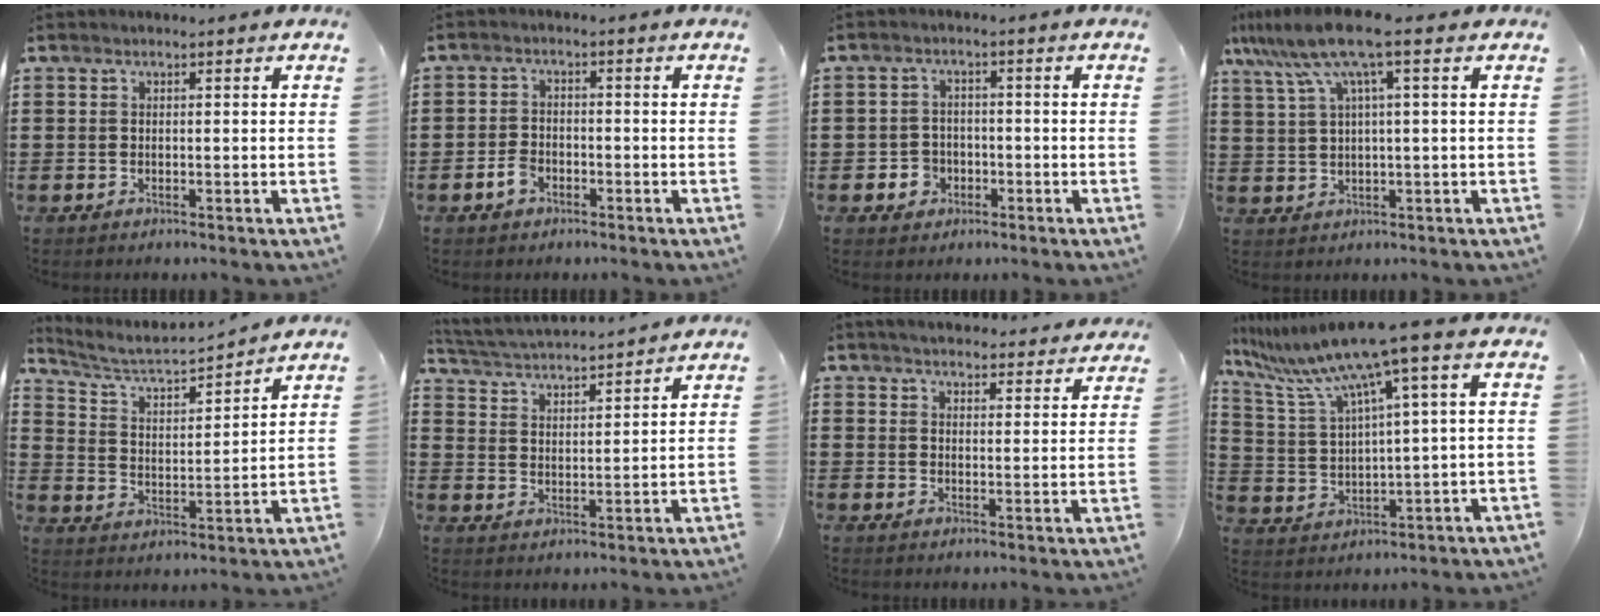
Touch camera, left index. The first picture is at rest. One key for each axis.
{"total": 2.7, "fx": -1.6, "fy": 1.6, "fz": 1.5, "tx": -0.038, "ty": 0.001, "tz": -0.033}
{"total": 3.0, "fx": -1.5, "fy": 2.4, "fz": 0.8, "tx": -0.022, "ty": 0.002, "tz": -0.033}
{"total": 8.5, "fx": 3.9, "fy": 0.4, "fz": 7.6, "tx": -0.177, "ty": -0.017, "tz": 0.060}
{"total": 4.4, "fx": 4.0, "fy": 0.4, "fz": 1.7, "tx": -0.056, "ty": -0.030, "tz": 0.059}
{"total": 4.1, "fx": 4.0, "fy": -0.2, "fz": 0.7, "tx": -0.036, "ty": -0.029, "tz": 0.065}
{"total": 4.1, "fx": 4.0, "fy": 0.2, "fz": 0.6, "tx": -0.025, "ty": -0.020, "tz": 0.072}
{"total": 10.2, "fx": 7.0, "fy": -0.4, "fz": 7.4, "tx": -0.183, "ty": -0.043, "tz": 0.109}